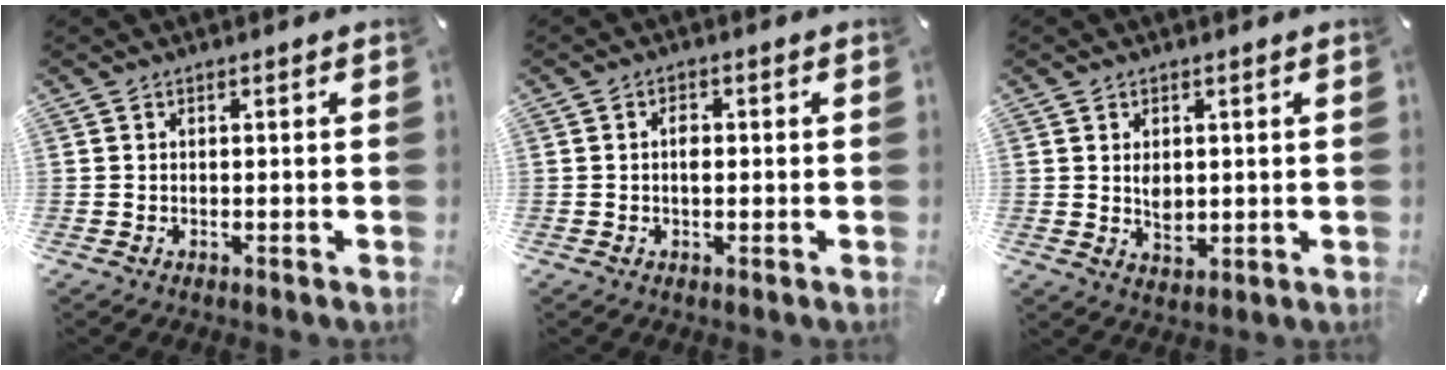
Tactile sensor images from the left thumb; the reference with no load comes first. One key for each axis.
{"total": 2.2, "fx": 0.0, "fy": 1.3, "fz": 1.7, "tx": -0.028, "ty": 0.000, "tz": -0.002}
{"total": 4.3, "fx": 0.7, "fy": 3.1, "fz": 2.8, "tx": -0.041, "ty": -0.006, "tz": 0.007}